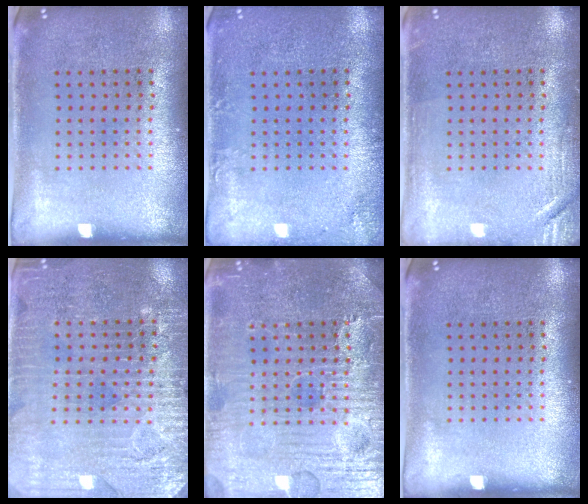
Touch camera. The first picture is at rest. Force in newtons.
{"total": 1.5, "press": 1.5, "slide": 0.1}
{"total": 1.8, "press": 1.8, "slide": 0.3}
{"total": 3.3, "press": 3.1, "slide": 1.2}
{"total": 4.8, "press": 4.7, "slide": 0.5}
{"total": 0.0}